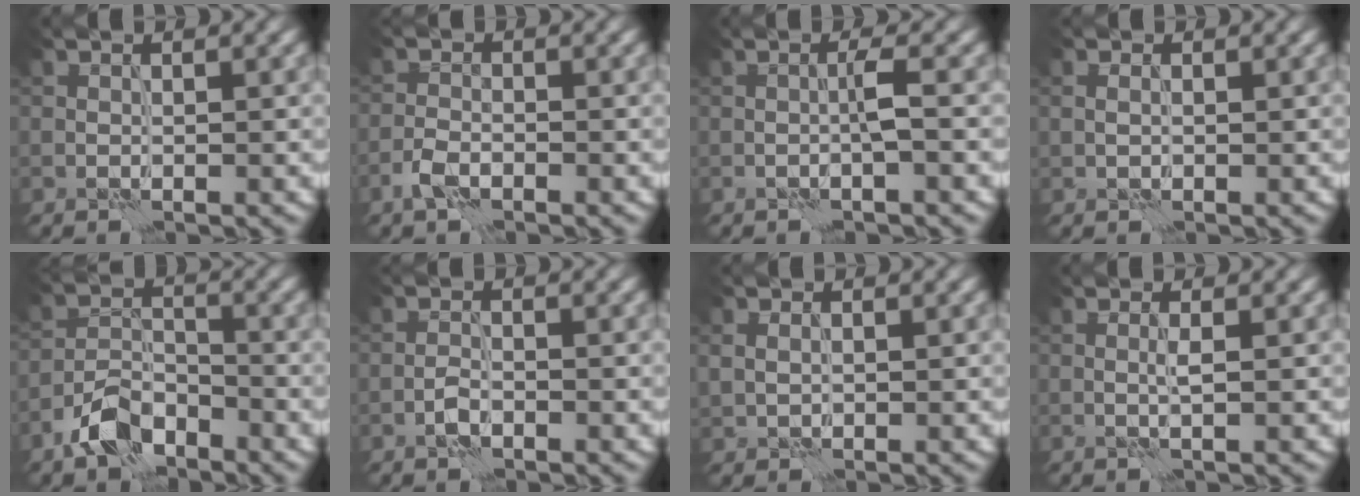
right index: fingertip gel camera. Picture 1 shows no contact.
{"total": 1.9, "force": [-1.3, 0.8, 1.2], "torque": [-0.026, 0.003, -0.031]}
{"total": 1.6, "force": [-0.5, -0.2, 1.5], "torque": [-0.028, 0.006, -0.011]}
{"total": 1.3, "force": [0.5, 0.9, 0.8], "torque": [-0.015, 0.004, 0.005]}
{"total": 4.7, "force": [-3.3, 2.3, 2.4], "torque": [-0.040, 0.004, -0.073]}
{"total": 1.4, "force": [-0.8, 0.6, 0.9], "torque": [-0.019, 0.003, -0.020]}
{"total": 1.3, "force": [0.5, 0.9, 0.8], "torque": [-0.019, 0.002, 0.013]}
{"total": 0.9, "force": [0.2, -0.2, 0.9], "torque": [-0.022, 0.002, 0.002]}